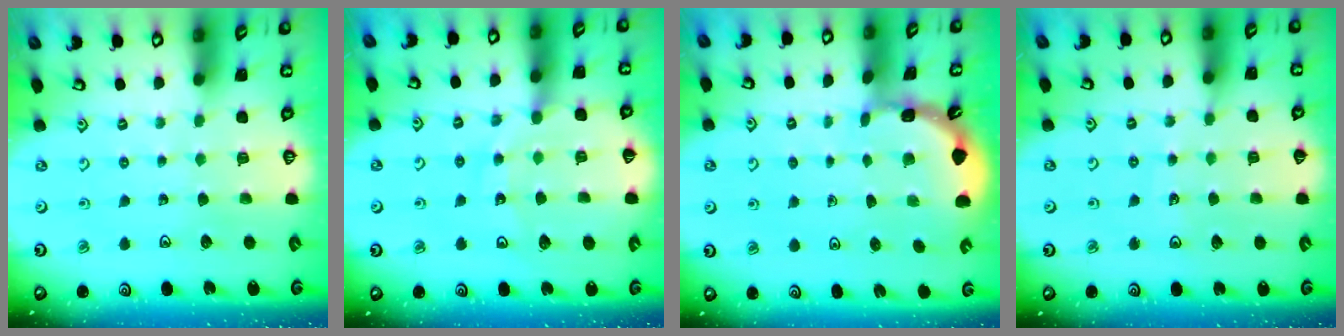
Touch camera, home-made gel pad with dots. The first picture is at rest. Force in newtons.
{"total": 12.9, "press": 12.8, "slide": 1.6}
{"total": 1.6, "press": 1.6, "slide": 0.1}
{"total": 5.5, "press": 5.2, "slide": 1.8}